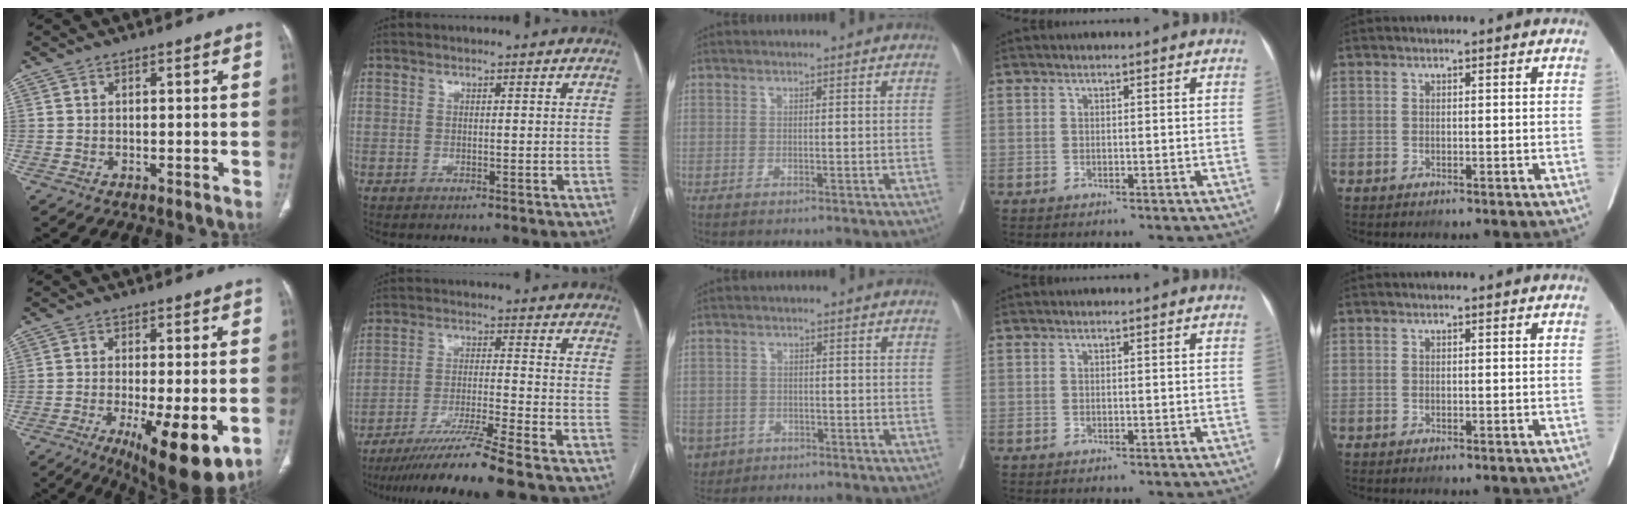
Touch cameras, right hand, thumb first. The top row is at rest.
{"thumb": {"total": 13.9, "force": [-4.7, 3.8, 12.5], "torque": [-0.168, -0.019, -0.059]}, "index": {"total": 11.3, "force": [-9.3, -2.2, 6.0], "torque": [-0.092, -0.030, -0.160]}, "middle": {"total": 8.2, "force": [-4.2, 6.8, 1.9], "torque": [-0.064, 0.003, -0.067]}}